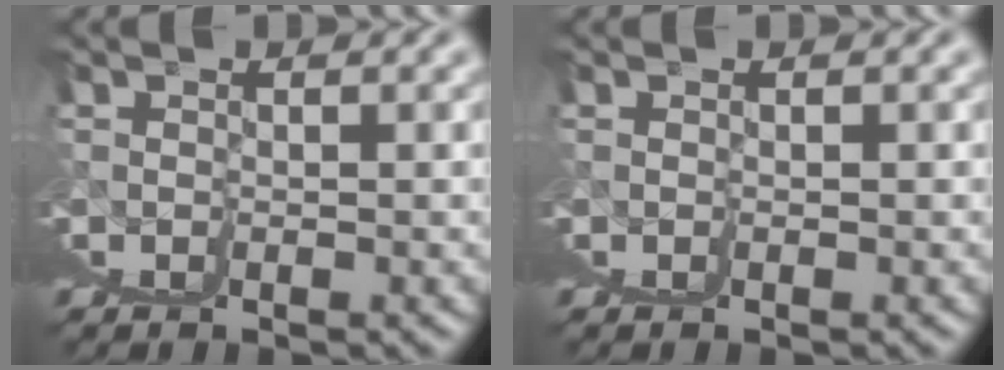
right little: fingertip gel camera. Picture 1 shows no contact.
{"total": 0.0}